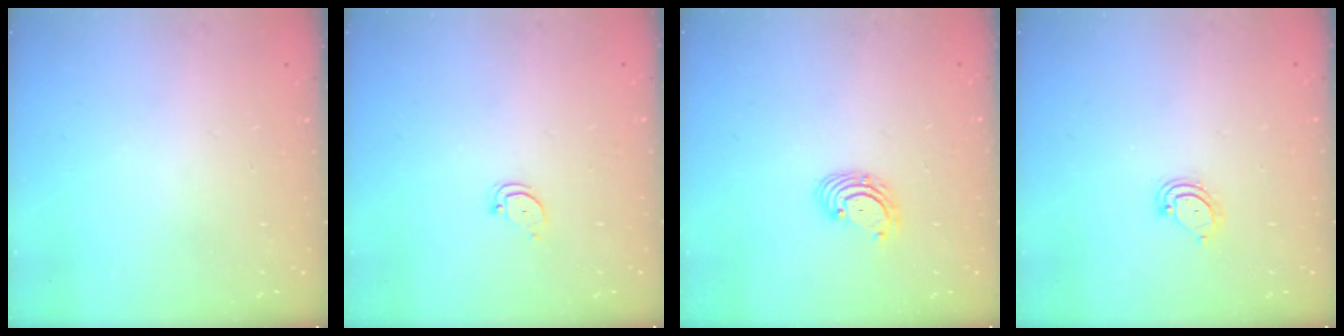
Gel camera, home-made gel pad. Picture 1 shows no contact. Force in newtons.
{"total": 2.3, "press": 2.3, "slide": 0.2}
{"total": 2.9, "press": 2.9, "slide": 0.3}
{"total": 5.3, "press": 5.3, "slide": 0.4}